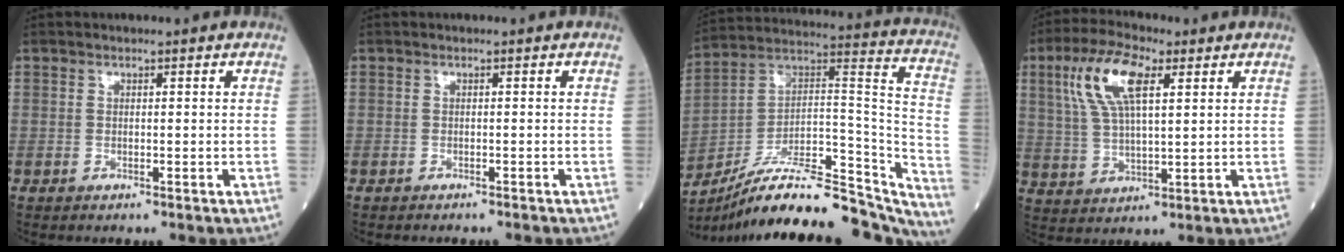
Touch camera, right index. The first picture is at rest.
{"total": 1.2, "force": [-1.2, 0.1, 0.2], "torque": [-0.002, 0.001, -0.018]}
{"total": 29.3, "force": [-25.8, 5.9, 12.5], "torque": [-0.149, 0.031, -0.386]}
{"total": 10.7, "force": [4.3, 3.3, 9.2], "torque": [-0.200, 0.019, 0.084]}